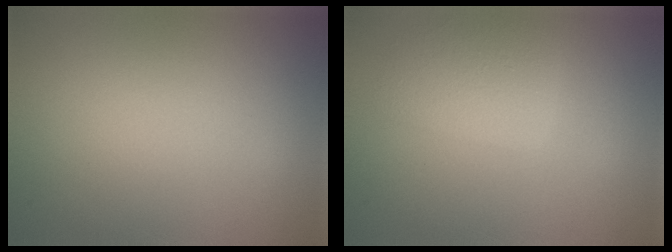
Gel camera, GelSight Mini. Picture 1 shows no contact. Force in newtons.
{"total": 2.5, "press": 2.5, "slide": 0.0}